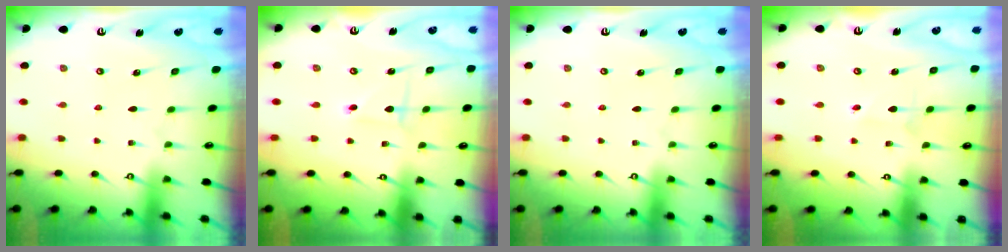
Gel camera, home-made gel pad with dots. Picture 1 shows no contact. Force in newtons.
{"total": 1.0, "press": 1.0, "slide": 0.1}
{"total": 0.0}
{"total": 1.6, "press": 1.6, "slide": 0.2}